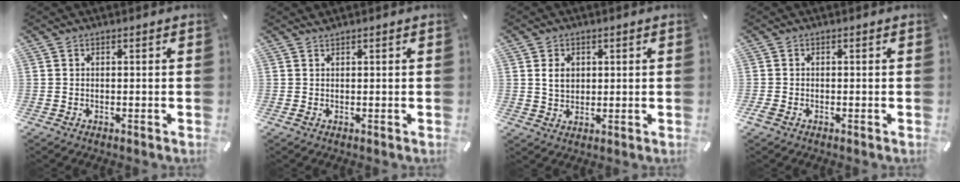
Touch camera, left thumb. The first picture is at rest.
{"total": 0.6, "force": [0.5, 0.1, 0.4], "torque": [-0.008, -0.001, 0.008]}
{"total": 4.4, "force": [1.0, 3.7, 2.1], "torque": [-0.040, -0.002, 0.012]}
{"total": 1.0, "force": [-0.6, 0.7, 0.4], "torque": [-0.004, 0.002, -0.012]}